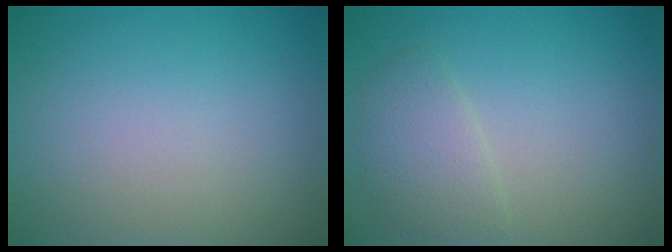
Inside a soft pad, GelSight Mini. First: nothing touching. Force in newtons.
{"total": 2.4, "press": 2.4, "slide": 0.1}